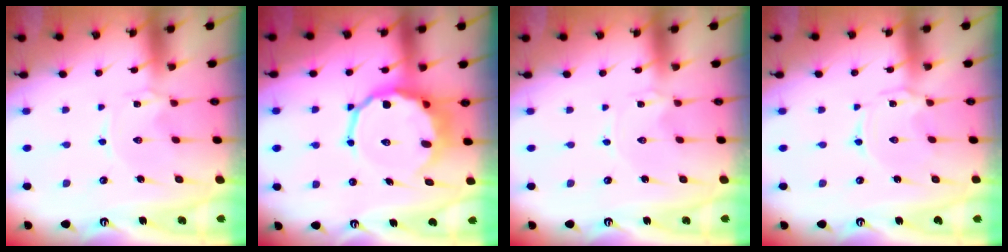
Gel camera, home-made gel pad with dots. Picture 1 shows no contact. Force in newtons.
{"total": 13.3, "press": 12.8, "slide": 3.8}
{"total": 0.0}
{"total": 1.2, "press": 1.1, "slide": 0.4}